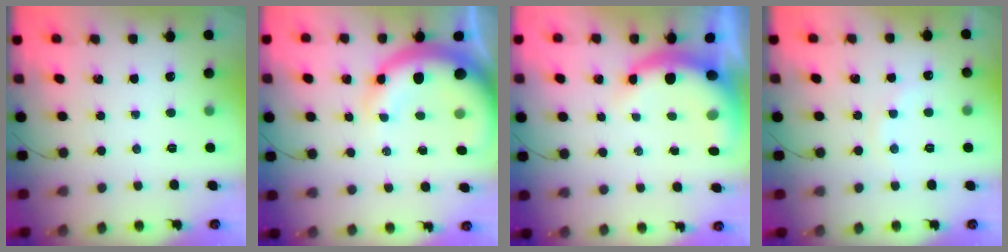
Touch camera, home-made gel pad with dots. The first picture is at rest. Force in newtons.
{"total": 12.3, "press": 12.1, "slide": 2.6}
{"total": 8.9, "press": 8.7, "slide": 1.8}
{"total": 5.6, "press": 5.5, "slide": 1.0}